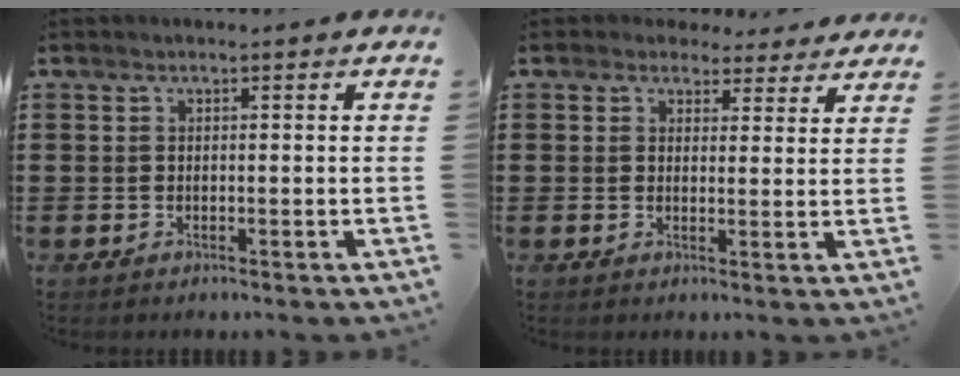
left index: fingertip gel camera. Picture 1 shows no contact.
{"total": 3.2, "force": [2.7, 1.5, 0.6], "torque": [-0.016, -0.005, 0.050]}